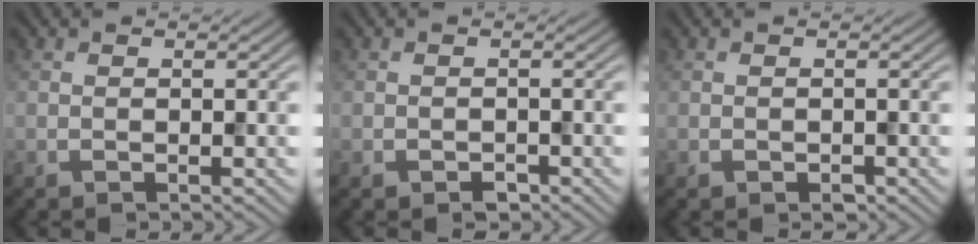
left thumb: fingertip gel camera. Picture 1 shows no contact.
{"total": 1.3, "force": [-0.8, 0.8, 0.6], "torque": [-0.009, -0.004, -0.016]}
{"total": 0.8, "force": [-0.5, 0.6, 0.4], "torque": [-0.006, -0.005, -0.008]}